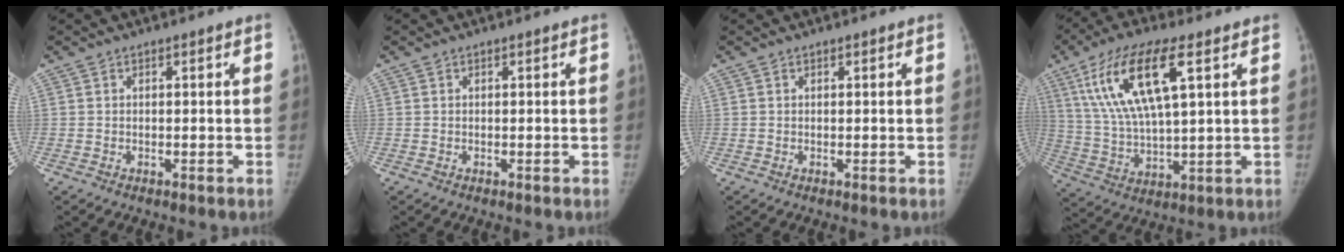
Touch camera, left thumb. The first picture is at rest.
{"total": 0.0}
{"total": 0.0}
{"total": 16.7, "force": [6.7, 5.3, 14.3], "torque": [-0.278, -0.015, 0.128]}